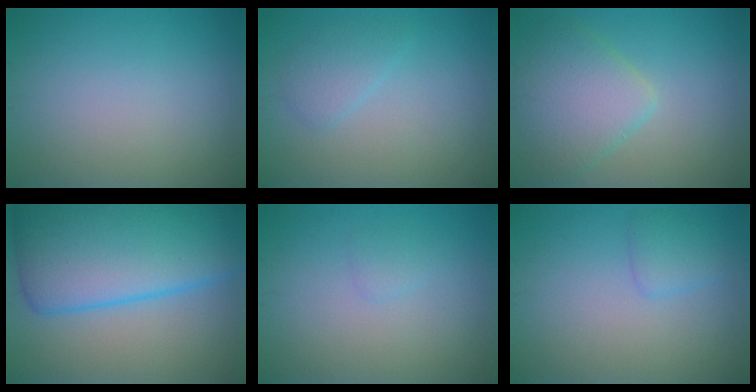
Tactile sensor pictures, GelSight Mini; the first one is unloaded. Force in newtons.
{"total": 1.8, "press": 1.8, "slide": 0.1}
{"total": 5.2, "press": 5.2, "slide": 0.2}
{"total": 12.2, "press": 12.1, "slide": 0.4}
{"total": 0.8, "press": 0.8, "slide": 0.0}
{"total": 1.6, "press": 1.6, "slide": 0.0}